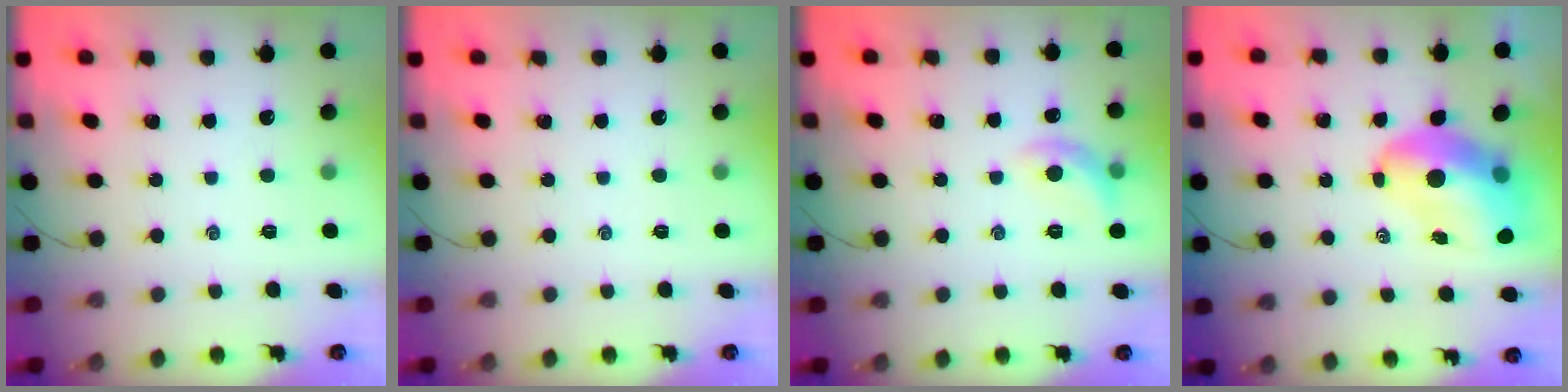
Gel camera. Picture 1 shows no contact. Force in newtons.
{"total": 0.0}
{"total": 7.9, "press": 7.9, "slide": 0.5}
{"total": 10.3, "press": 9.9, "slide": 2.7}